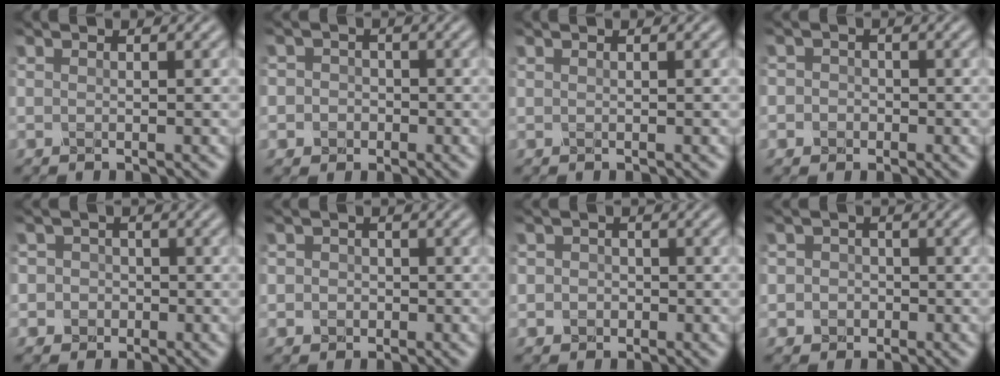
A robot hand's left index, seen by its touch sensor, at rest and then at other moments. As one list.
[{"total": 3.3, "force": [-0.6, 3.1, 0.8], "torque": [0.015, 0.010, -0.035]}, {"total": 0.0}, {"total": 2.5, "force": [-0.4, 2.4, 0.7], "torque": [0.012, 0.012, -0.032]}, {"total": 4.1, "force": [-0.7, 3.9, 0.9], "torque": [0.012, 0.015, -0.041]}, {"total": 2.7, "force": [0.0, 2.6, 0.9], "torque": [0.007, 0.010, -0.028]}, {"total": 2.6, "force": [-0.2, 2.4, 0.8], "torque": [0.010, 0.007, -0.026]}, {"total": 3.1, "force": [-0.5, 3.0, 0.8], "torque": [0.014, 0.009, -0.032]}]